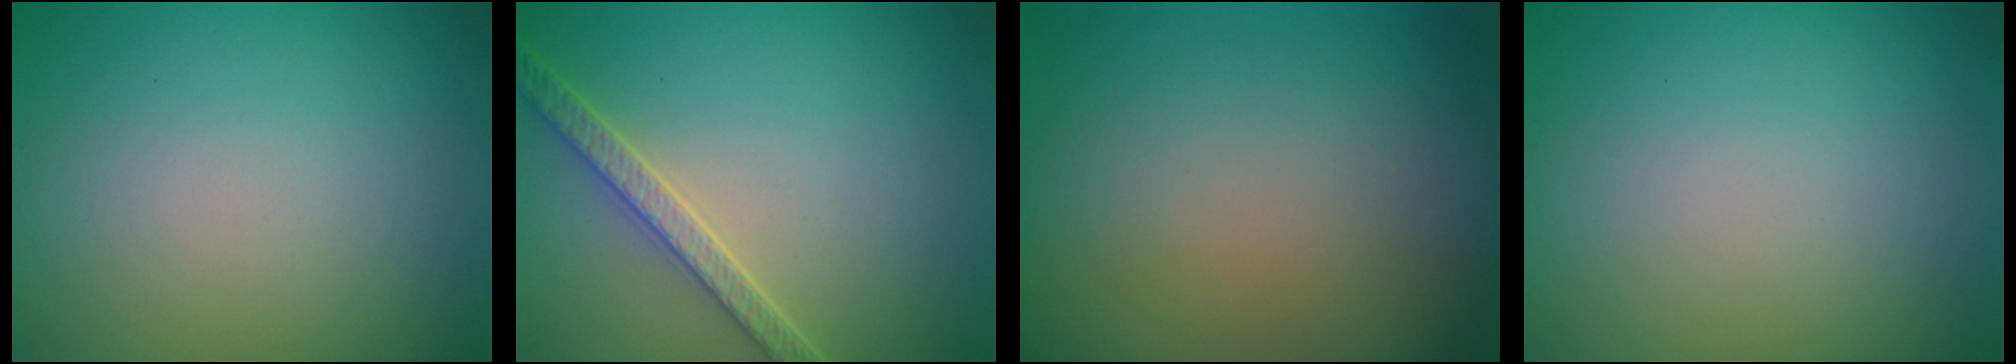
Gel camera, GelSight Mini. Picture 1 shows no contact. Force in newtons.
{"total": 3.1, "press": 2.9, "slide": 0.9}
{"total": 0.0}
{"total": 0.0}